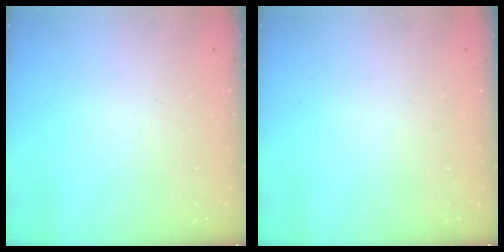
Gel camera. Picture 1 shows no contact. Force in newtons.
{"total": 0.0}